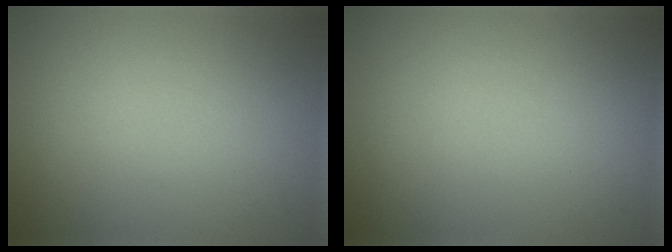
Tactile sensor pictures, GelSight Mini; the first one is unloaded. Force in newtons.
{"total": 0.0}